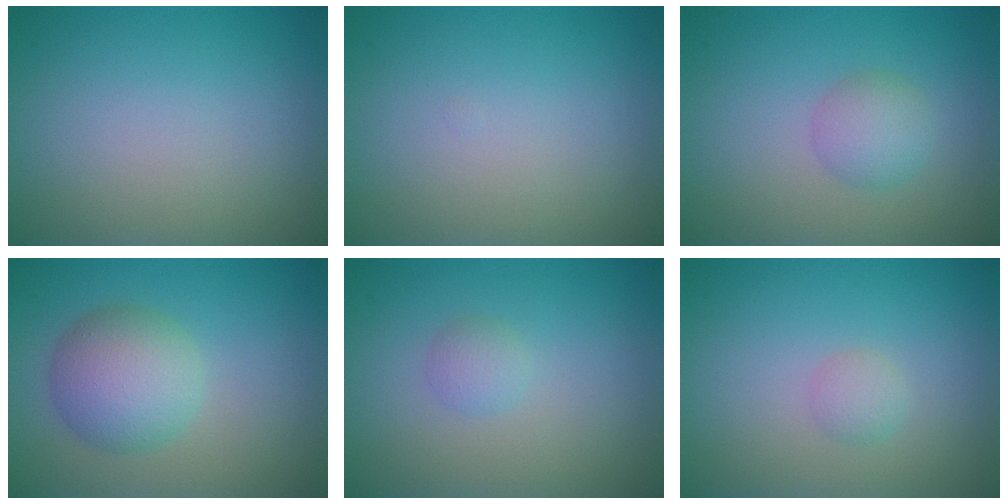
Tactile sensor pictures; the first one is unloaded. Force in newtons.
{"total": 0.0}
{"total": 2.2, "press": 2.2, "slide": 0.1}
{"total": 5.1, "press": 5.1, "slide": 0.3}
{"total": 1.3, "press": 1.3, "slide": 0.1}
{"total": 1.2, "press": 1.2, "slide": 0.0}